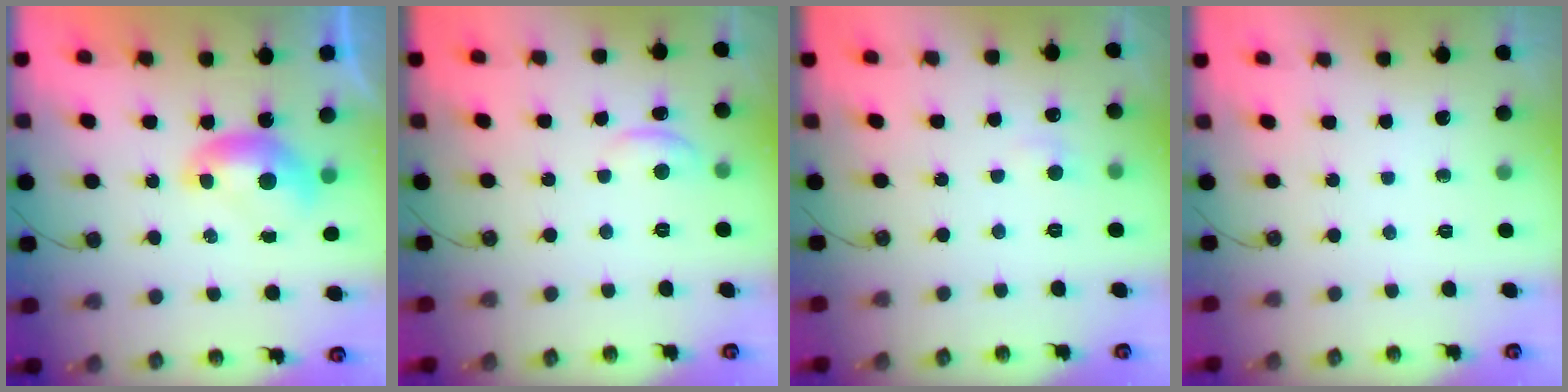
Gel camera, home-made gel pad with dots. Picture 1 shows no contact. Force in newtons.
{"total": 0.6, "press": 0.1, "slide": 0.6}
{"total": 1.5, "press": 1.4, "slide": 0.6}
{"total": 0.0}